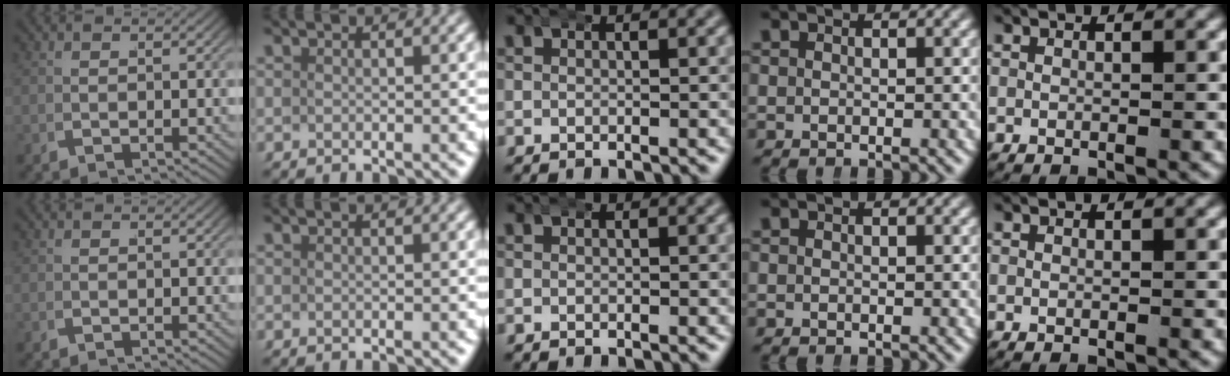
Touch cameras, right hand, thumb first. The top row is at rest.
{}